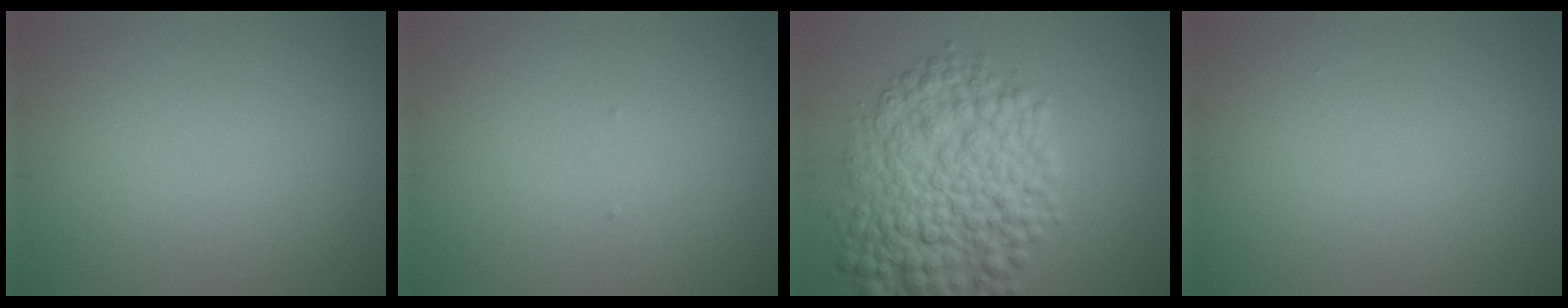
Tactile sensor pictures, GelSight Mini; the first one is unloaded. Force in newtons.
{"total": 0.0}
{"total": 9.9, "press": 9.9, "slide": 0.2}
{"total": 0.0}